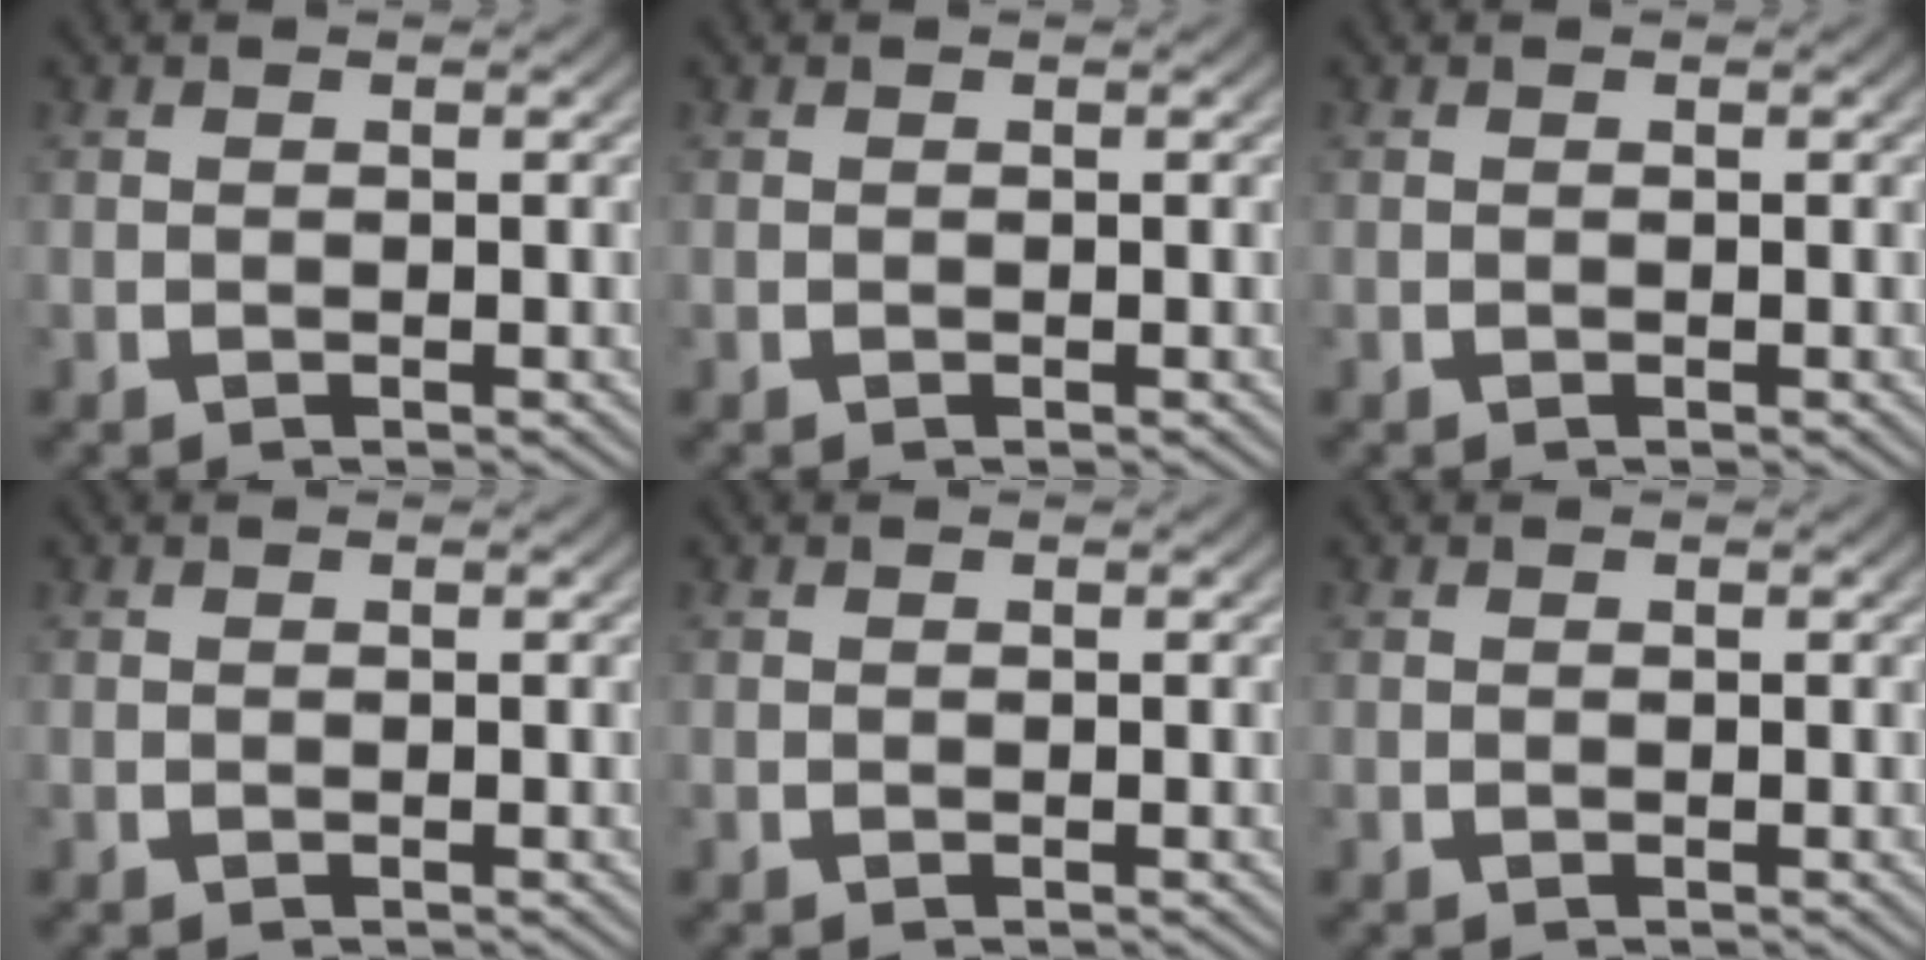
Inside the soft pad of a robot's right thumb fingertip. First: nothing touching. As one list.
[{"total": 0.0}, {"total": 0.0}, {"total": 0.0}, {"total": 0.0}, {"total": 0.0}]